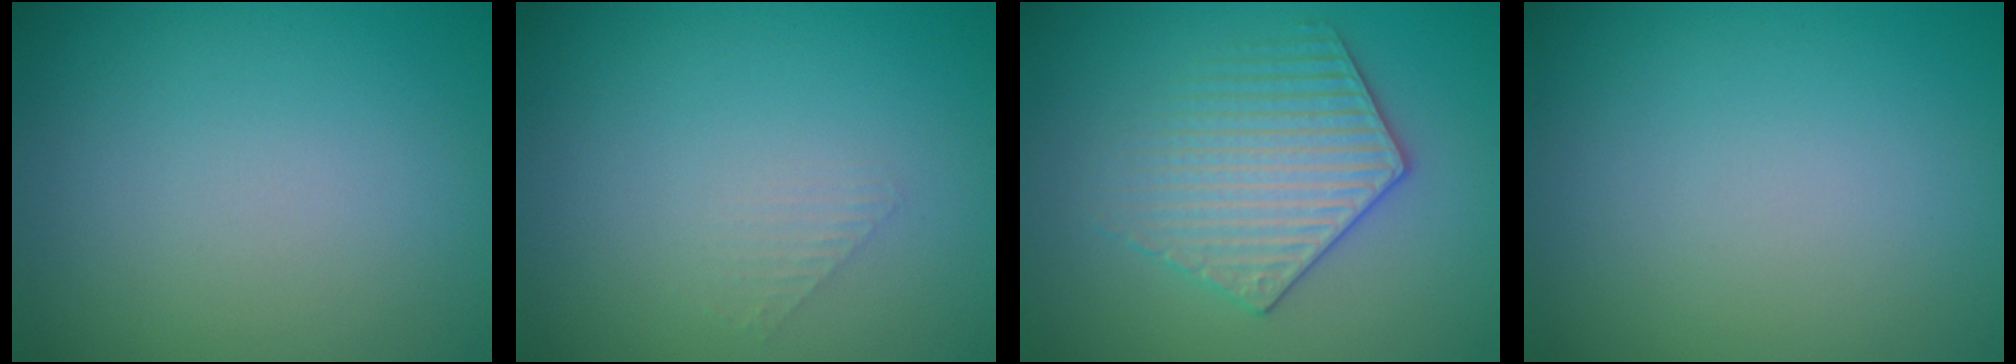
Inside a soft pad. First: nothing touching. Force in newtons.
{"total": 1.0, "press": 1.0, "slide": 0.1}
{"total": 3.6, "press": 3.5, "slide": 0.5}
{"total": 0.0}